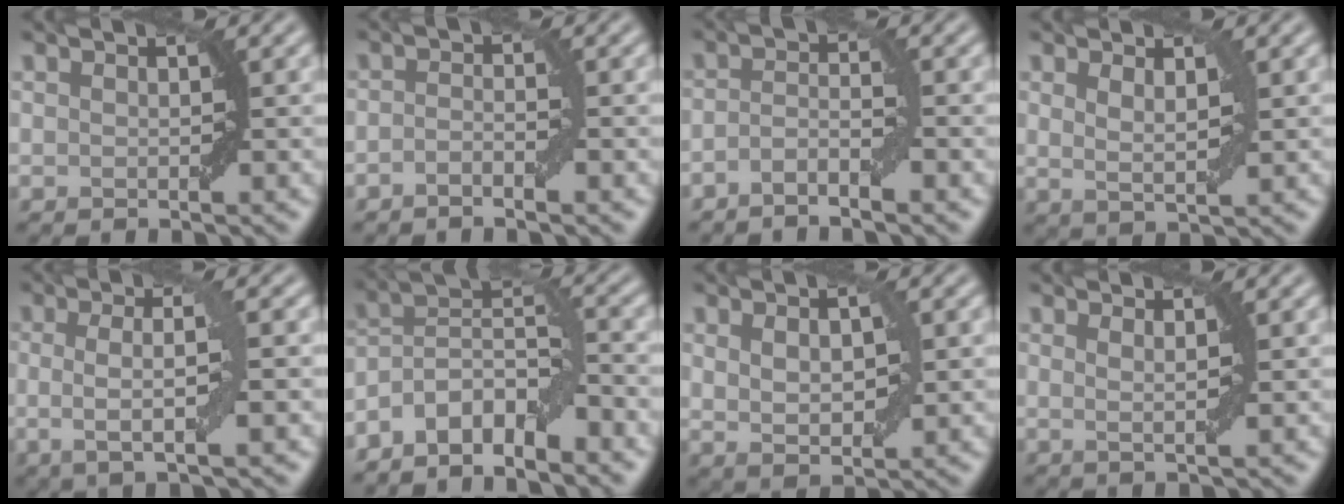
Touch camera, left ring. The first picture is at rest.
{"total": 1.4, "force": [-0.8, 0.3, 1.0], "torque": [-0.020, 0.003, -0.017]}
{"total": 2.0, "force": [-1.3, 0.3, 1.5], "torque": [-0.030, 0.005, -0.031]}
{"total": 1.9, "force": [1.0, 0.5, 1.6], "torque": [-0.027, -0.007, 0.021]}
{"total": 4.4, "force": [-0.2, 1.0, 4.2], "torque": [-0.076, -0.003, -0.003]}
{"total": 6.2, "force": [-4.3, 2.2, 3.9], "torque": [-0.062, 0.012, -0.084]}
{"total": 3.8, "force": [0.6, 2.0, 3.2], "torque": [-0.061, -0.001, 0.017]}
{"total": 1.5, "force": [0.7, 0.4, 1.3], "torque": [-0.017, -0.003, 0.006]}